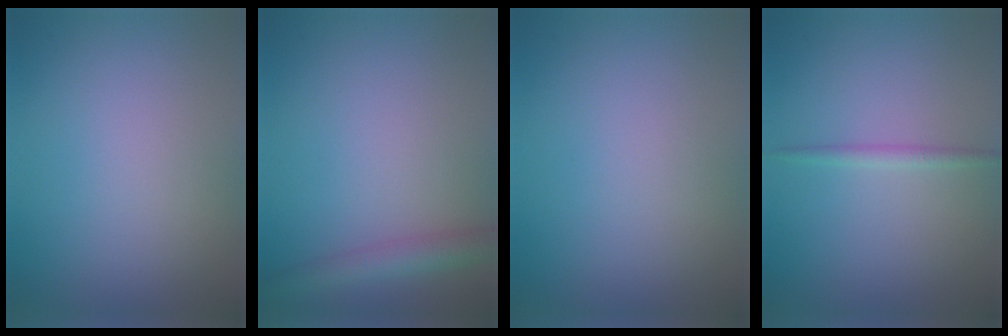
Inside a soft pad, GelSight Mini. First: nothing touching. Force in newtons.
{"total": 3.2, "press": 3.2, "slide": 0.1}
{"total": 0.0}
{"total": 1.1, "press": 1.1, "slide": 0.1}